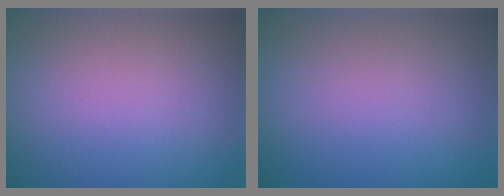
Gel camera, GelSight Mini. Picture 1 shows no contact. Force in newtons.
{"total": 0.0}